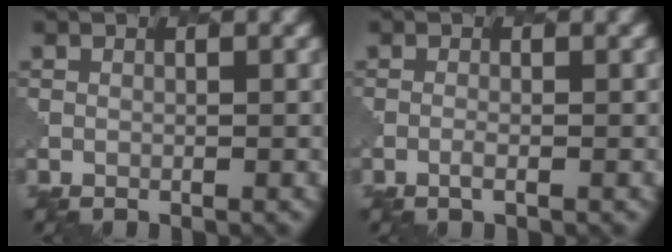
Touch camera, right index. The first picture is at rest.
{"total": 0.7, "force": [-0.1, 0.2, 0.6], "torque": [-0.010, 0.003, -0.007]}